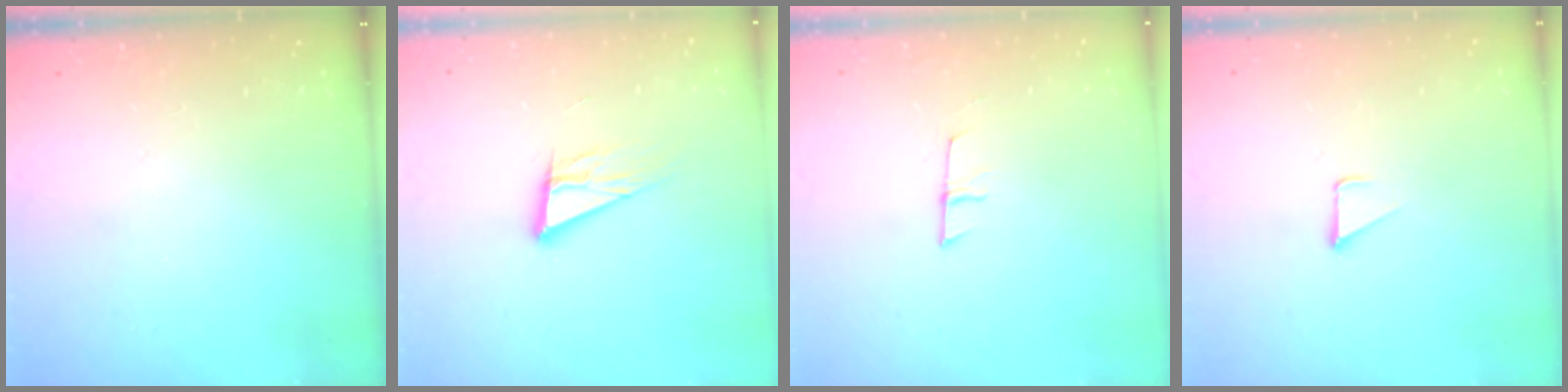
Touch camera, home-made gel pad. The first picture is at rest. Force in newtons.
{"total": 12.2, "press": 11.7, "slide": 3.4}
{"total": 5.5, "press": 5.5, "slide": 0.3}
{"total": 1.5, "press": 1.5, "slide": 0.1}